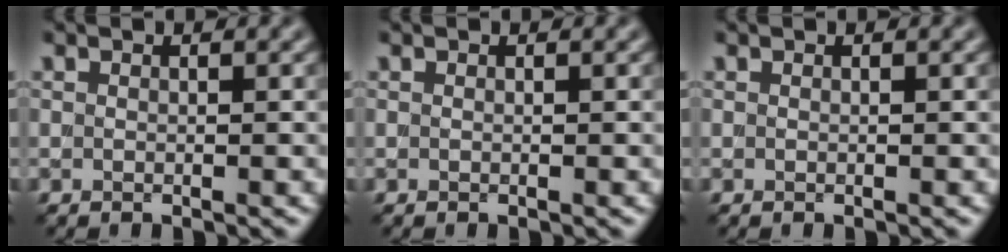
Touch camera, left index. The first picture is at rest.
{"total": 0.0}
{"total": 0.0}